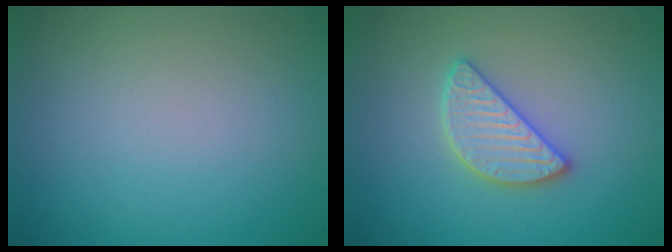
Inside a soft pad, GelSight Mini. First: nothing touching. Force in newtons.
{"total": 3.0, "press": 3.0, "slide": 0.2}